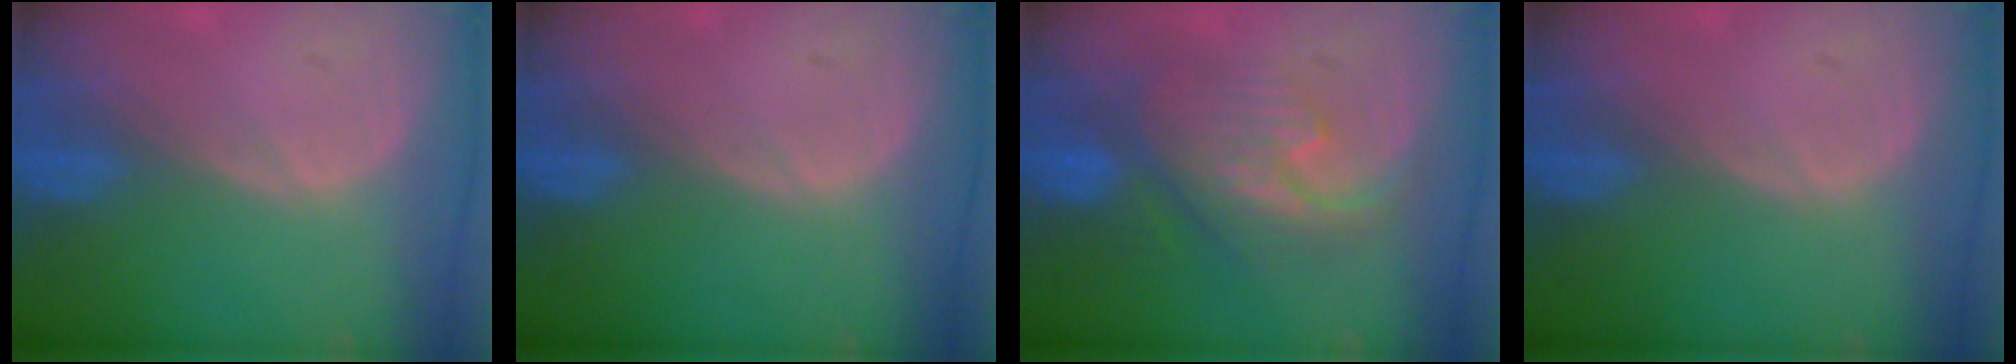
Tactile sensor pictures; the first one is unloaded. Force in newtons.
{"total": 0.0}
{"total": 8.2, "press": 8.1, "slide": 1.4}
{"total": 0.0}